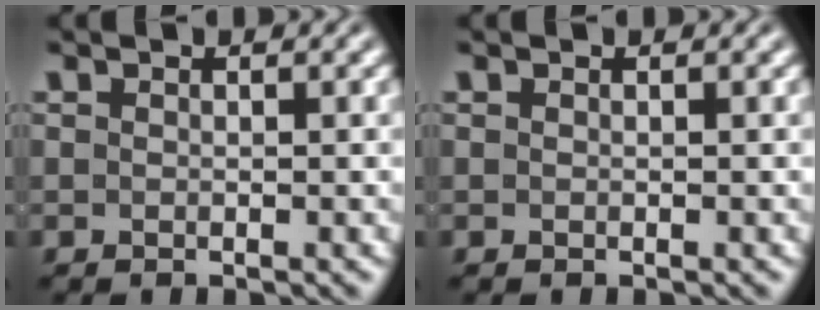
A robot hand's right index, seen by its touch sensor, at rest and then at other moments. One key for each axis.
{"total": 0.0}